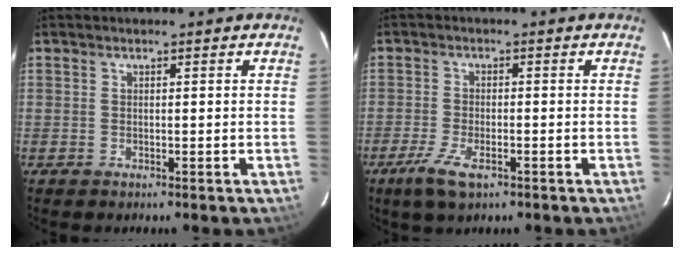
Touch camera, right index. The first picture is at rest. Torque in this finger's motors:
{"motor_torque": [0.60, -0.36, 0.23, 0.02]}